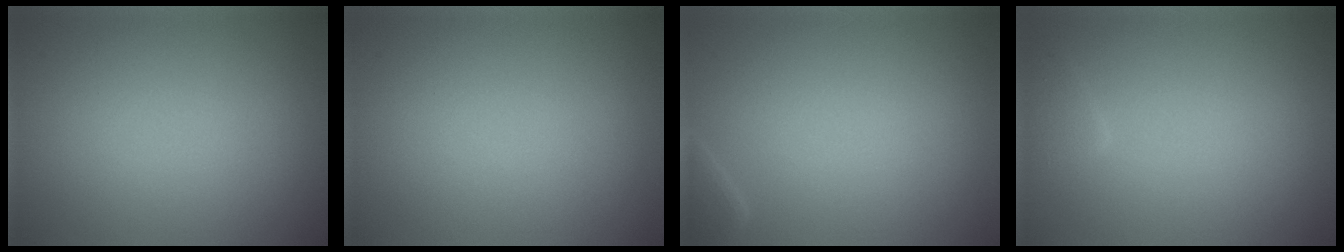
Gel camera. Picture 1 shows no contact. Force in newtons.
{"total": 0.0}
{"total": 1.2, "press": 1.2, "slide": 0.1}
{"total": 1.1, "press": 1.1, "slide": 0.1}